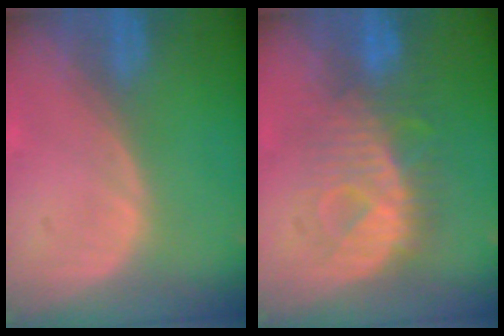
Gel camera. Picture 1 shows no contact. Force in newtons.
{"total": 8.2, "press": 8.0, "slide": 1.5}